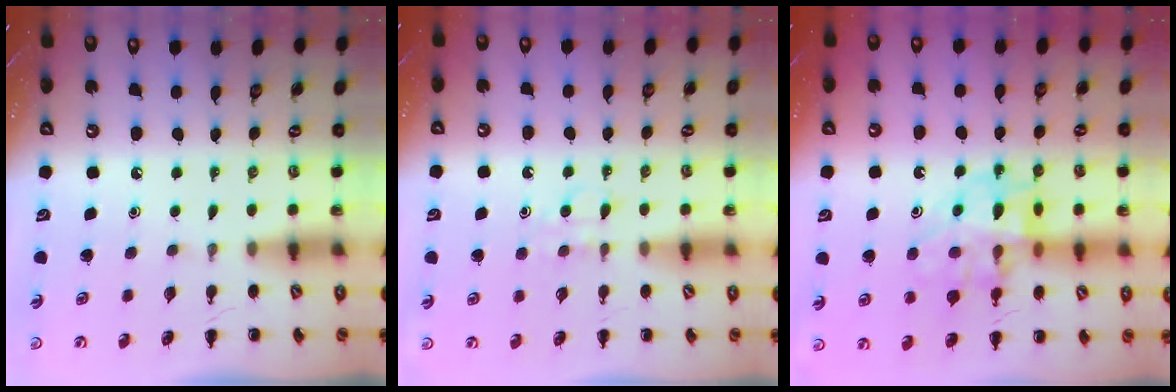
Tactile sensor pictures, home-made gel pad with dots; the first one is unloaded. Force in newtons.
{"total": 3.3, "press": 3.0, "slide": 1.2}
{"total": 14.9, "press": 14.6, "slide": 2.8}